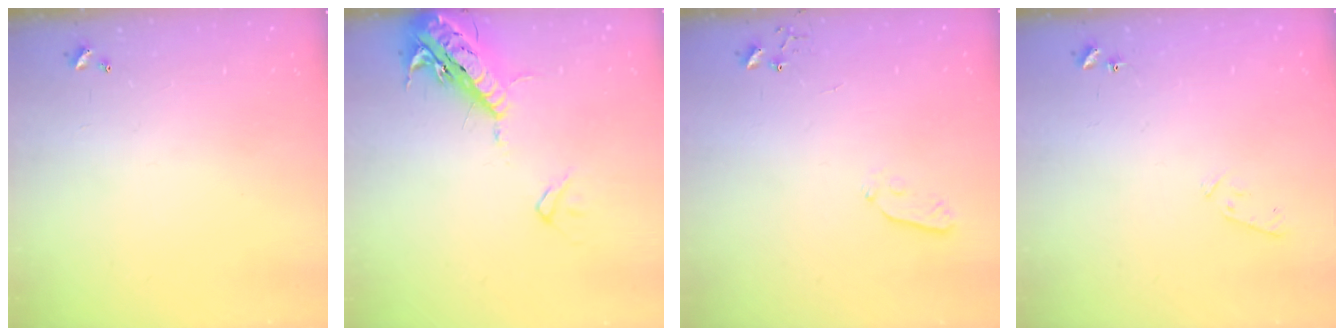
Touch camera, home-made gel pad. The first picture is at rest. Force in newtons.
{"total": 18.4, "press": 18.0, "slide": 4.0}
{"total": 3.9, "press": 3.8, "slide": 0.8}
{"total": 6.7, "press": 6.7, "slide": 1.0}